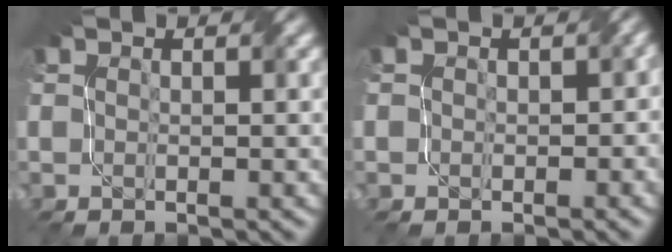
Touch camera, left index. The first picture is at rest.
{"total": 1.2, "force": [-0.1, 1.1, 0.6], "torque": [0.001, -0.002, 0.004]}